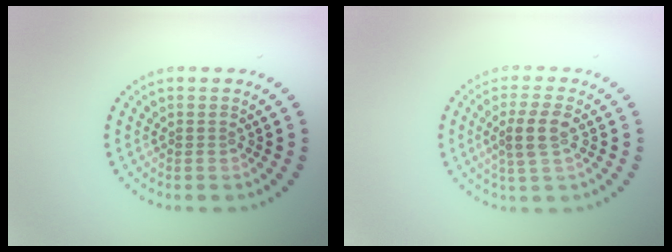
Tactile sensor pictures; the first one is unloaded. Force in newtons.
{"total": 3.2, "press": 3.0, "slide": 1.2}